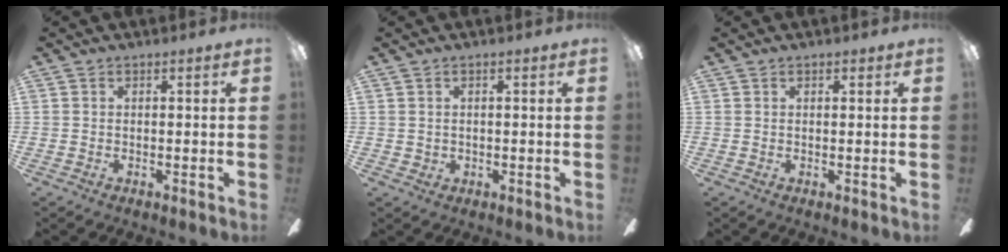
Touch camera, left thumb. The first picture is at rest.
{"total": 1.2, "force": [0.6, 1.0, 0.3], "torque": [-0.006, 0.005, 0.009]}
{"total": 0.6, "force": [0.4, 0.3, 0.3], "torque": [0.001, -0.001, 0.006]}